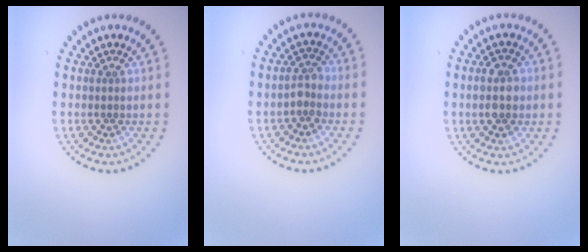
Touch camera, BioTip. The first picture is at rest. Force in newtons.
{"total": 1.7, "press": 1.6, "slide": 0.6}
{"total": 2.8, "press": 2.8, "slide": 0.1}